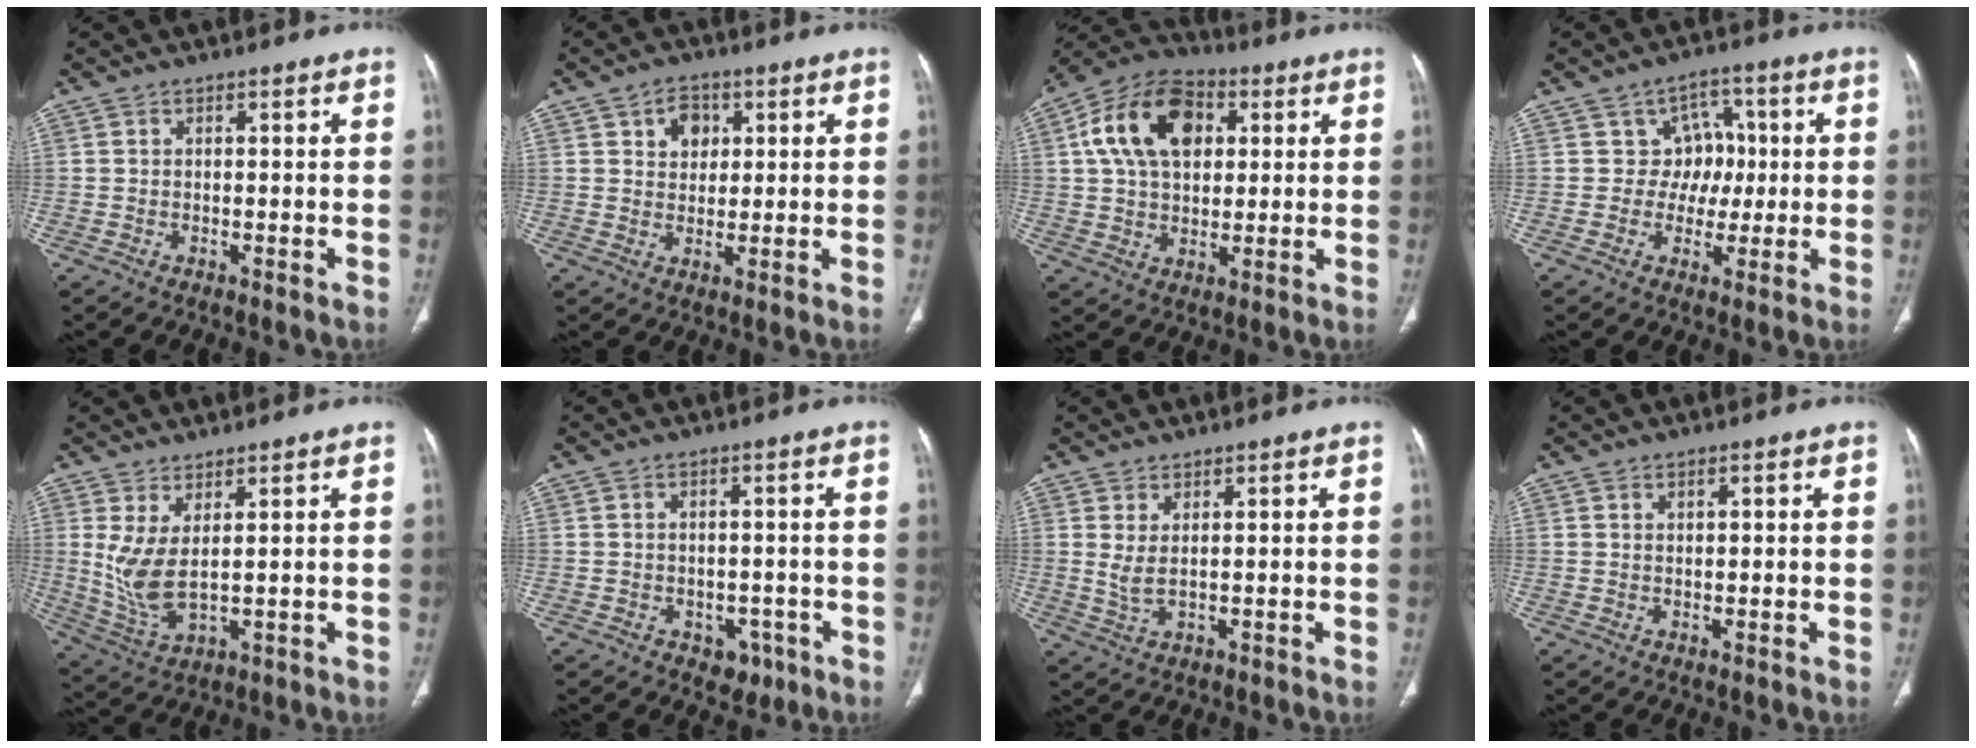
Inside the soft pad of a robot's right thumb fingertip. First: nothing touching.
{"total": 5.2, "force": [2.0, 3.9, 2.8], "torque": [-0.018, -0.006, 0.031]}
{"total": 16.6, "force": [4.4, 11.1, 11.5], "torque": [-0.185, 0.012, 0.070]}
{"total": 6.4, "force": [0.5, 5.9, 2.3], "torque": [0.021, 0.012, -0.001]}
{"total": 7.9, "force": [2.0, 2.9, 7.1], "torque": [-0.163, -0.026, 0.057]}
{"total": 4.1, "force": [-1.8, 3.1, 2.0], "torque": [-0.006, 0.010, -0.014]}
{"total": 3.2, "force": [1.1, 1.0, 2.9], "torque": [-0.065, -0.010, 0.032]}
{"total": 0.9, "force": [0.5, 0.4, 0.7], "torque": [-0.013, -0.003, 0.010]}